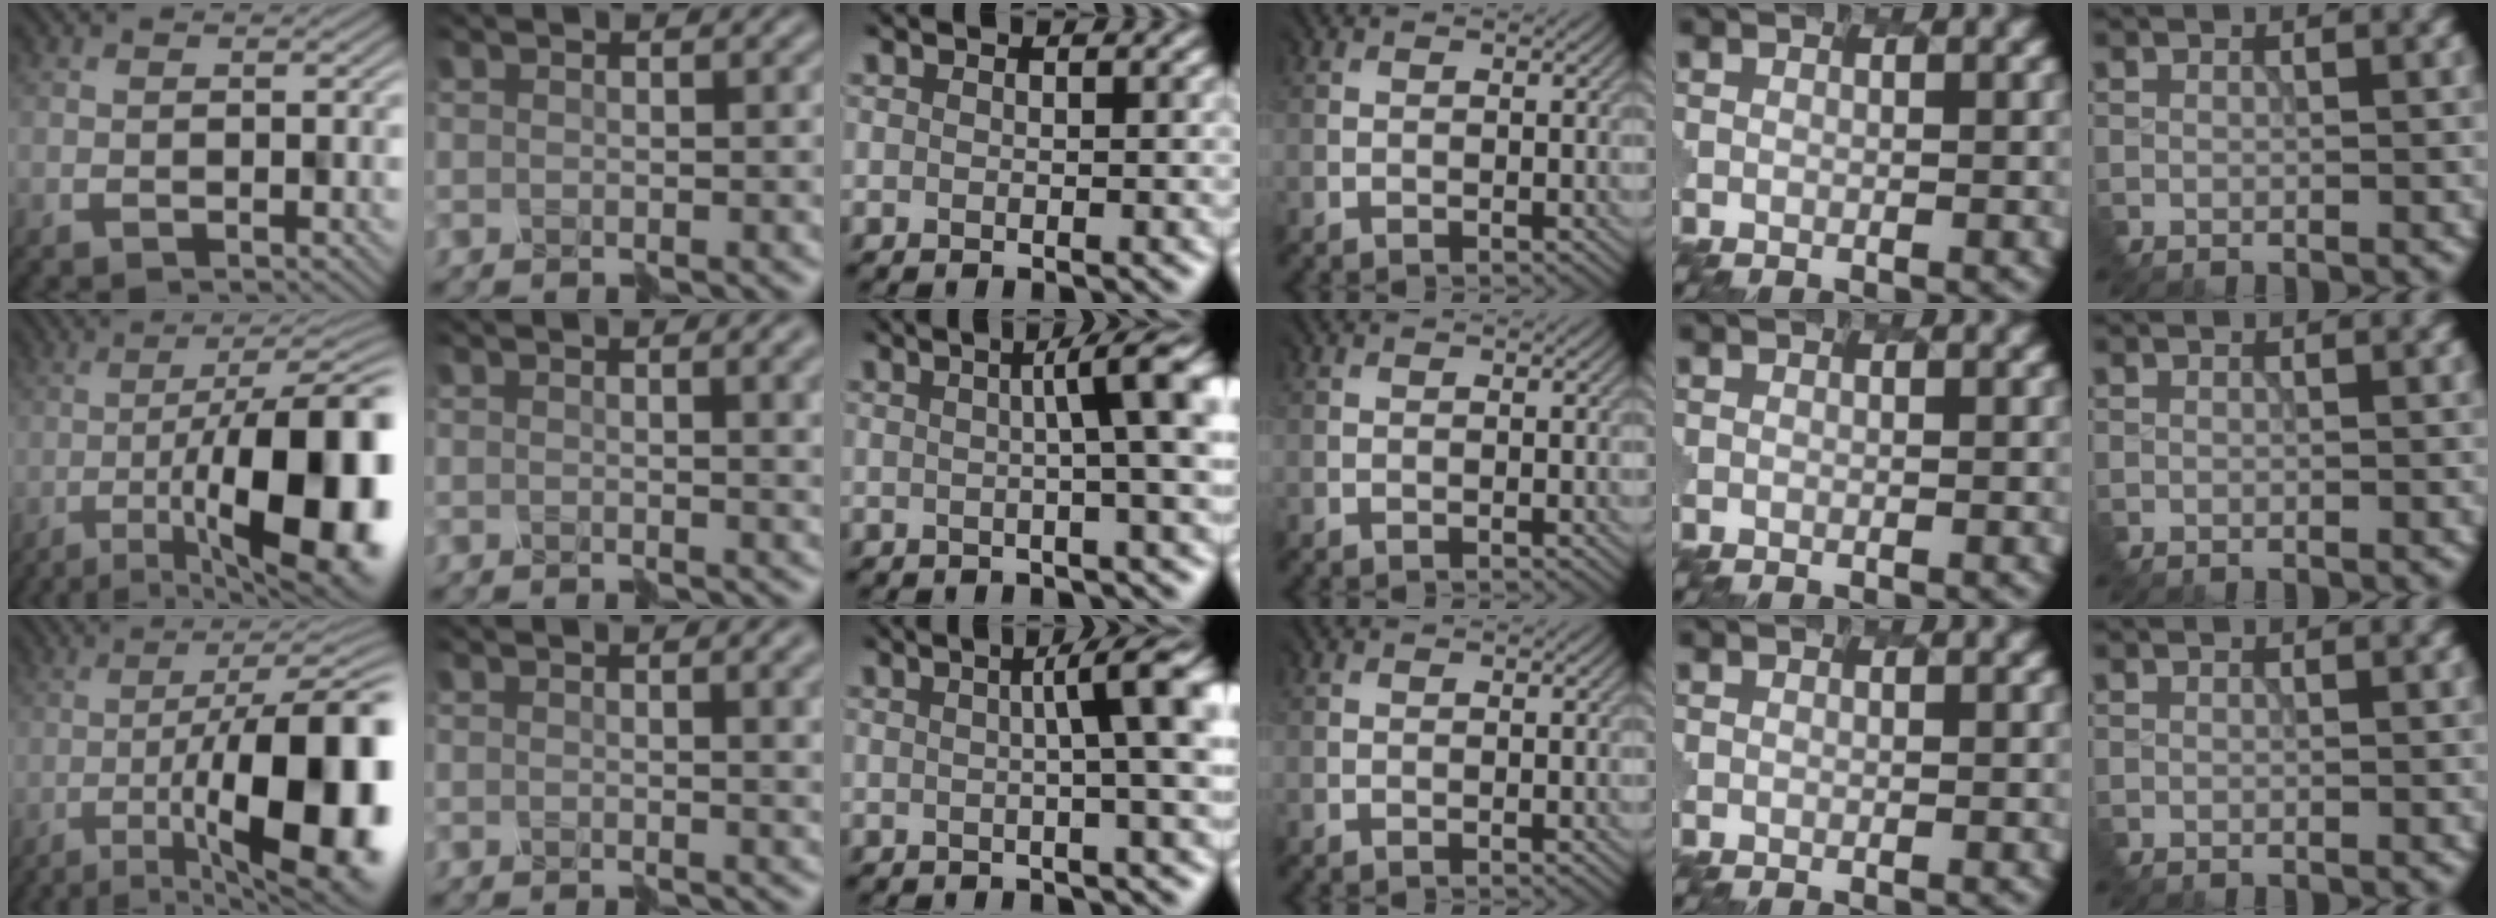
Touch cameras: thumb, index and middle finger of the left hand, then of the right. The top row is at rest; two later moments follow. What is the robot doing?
{"motion": "disassemble", "object": "hinged jar"}